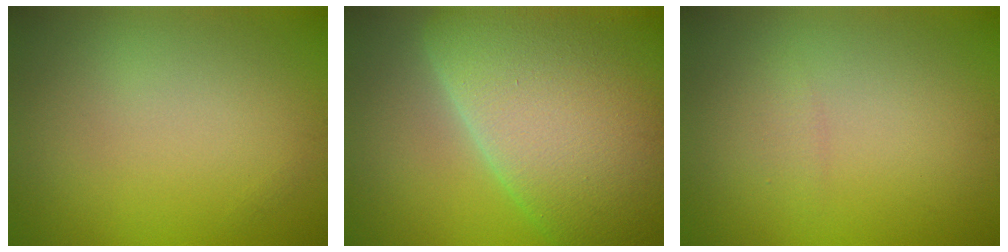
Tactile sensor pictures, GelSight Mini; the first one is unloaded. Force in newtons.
{"total": 14.3, "press": 14.2, "slide": 0.8}
{"total": 0.8, "press": 0.8, "slide": 0.1}